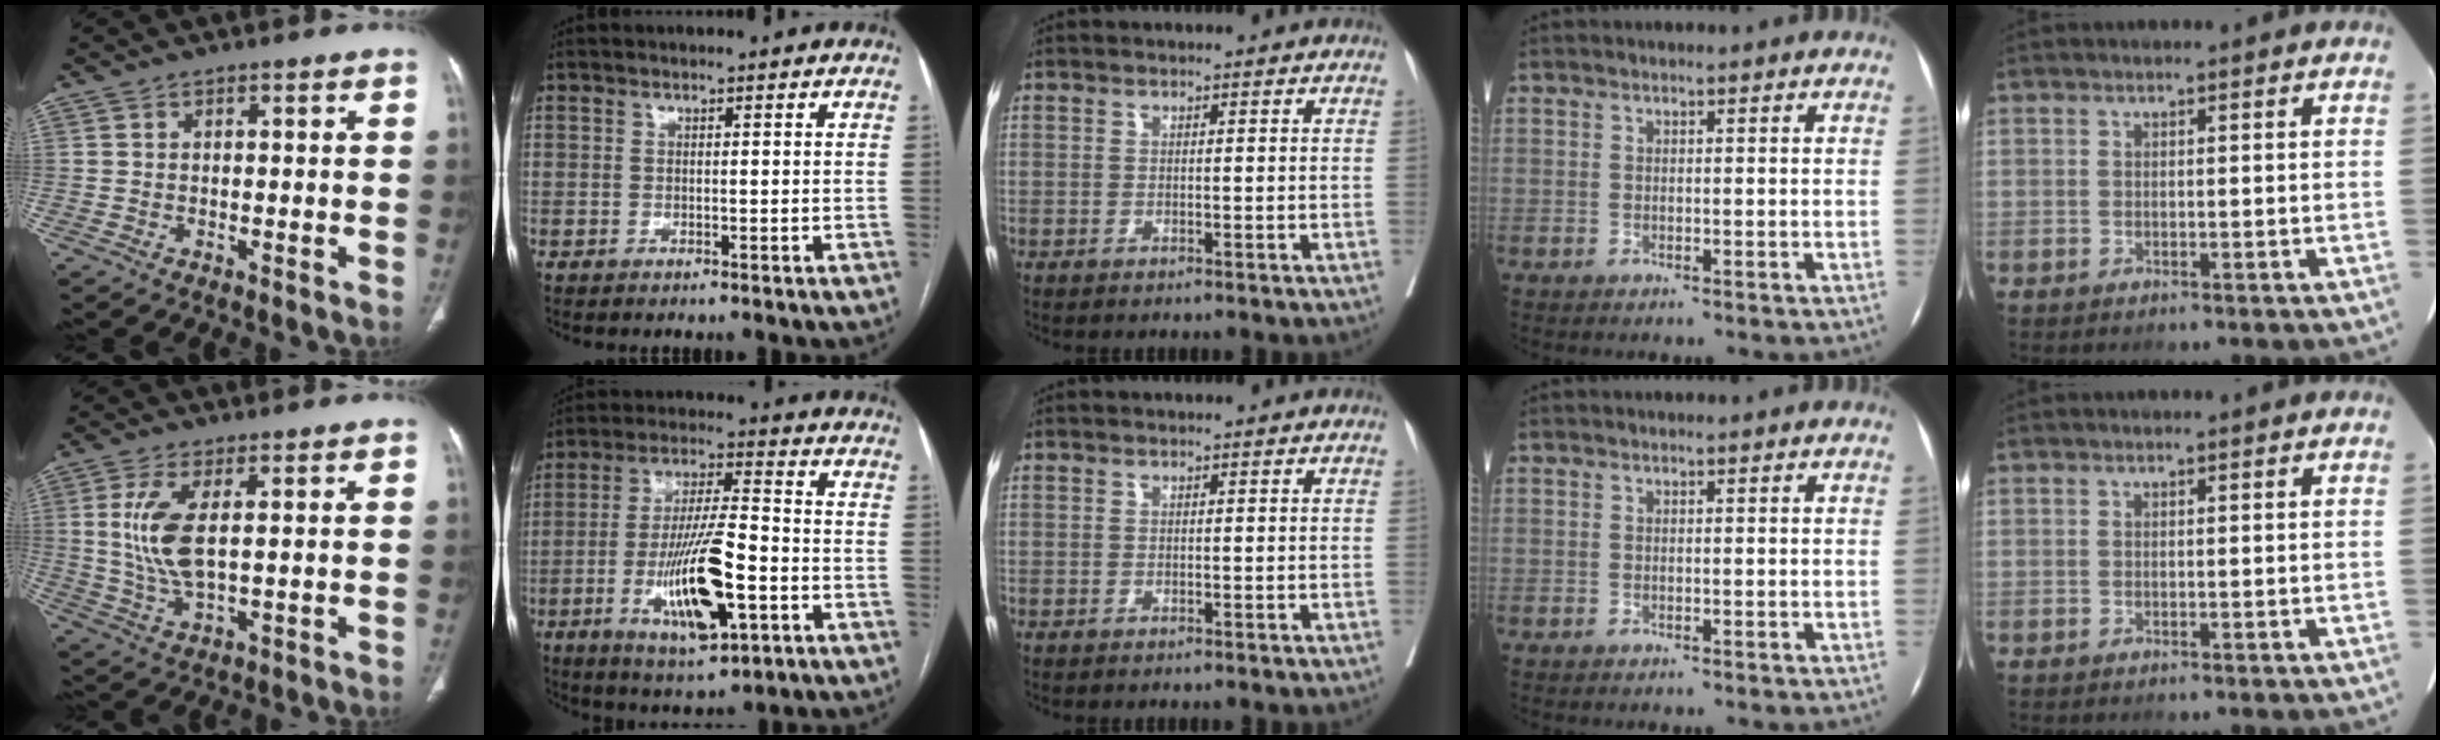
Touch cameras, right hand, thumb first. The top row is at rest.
{"thumb": {"total": 9.2, "force": [1.6, 3.5, 8.3], "torque": [-0.194, -0.012, 0.039]}, "index": {"total": 14.5, "force": [-4.6, 3.1, 13.4], "torque": [-0.252, -0.008, -0.073]}}